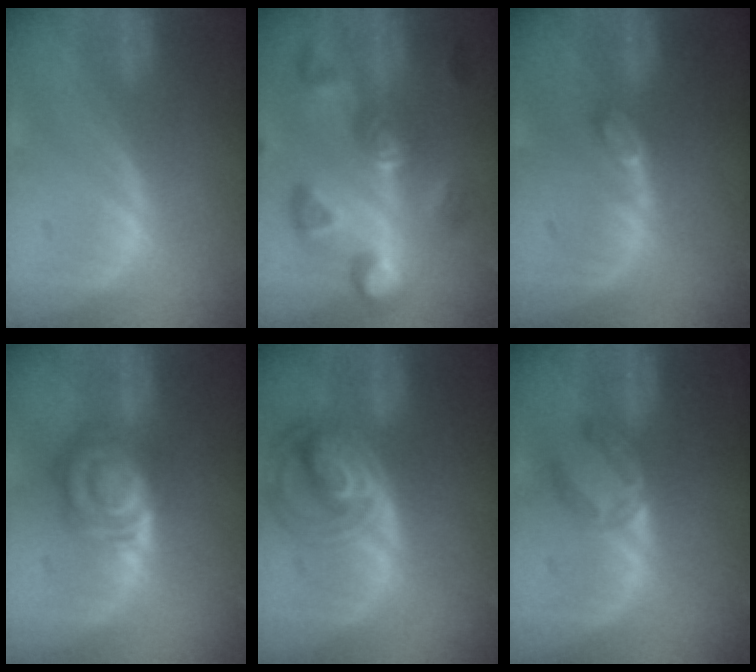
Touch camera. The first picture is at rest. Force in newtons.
{"total": 9.5, "press": 9.4, "slide": 1.2}
{"total": 2.2, "press": 2.2, "slide": 0.3}
{"total": 7.9, "press": 6.9, "slide": 3.7}
{"total": 8.2, "press": 7.1, "slide": 4.1}
{"total": 3.8, "press": 3.6, "slide": 1.0}